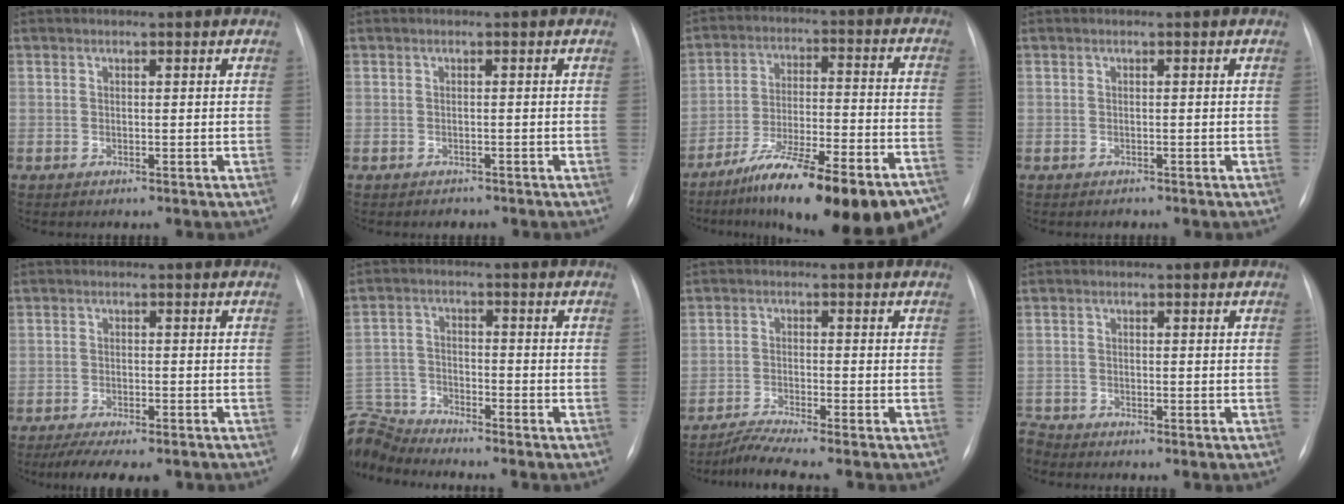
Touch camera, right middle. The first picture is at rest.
{"total": 1.1, "force": [-0.9, 0.6, 0.0], "torque": [-0.002, 0.000, -0.012]}
{"total": 24.6, "force": [-18.8, 3.7, 15.4], "torque": [-0.177, 0.008, -0.283]}
{"total": 0.5, "force": [-0.5, 0.3, 0.0], "torque": [-0.002, 0.000, -0.008]}
{"total": 8.8, "force": [-6.9, 3.0, 4.6], "torque": [-0.058, -0.005, -0.098]}
{"total": 9.3, "force": [-9.3, 0.5, 0.5], "torque": [-0.025, 0.014, -0.185]}
{"total": 4.9, "force": [-4.3, -1.1, 2.1], "torque": [-0.043, -0.019, -0.081]}
{"total": 2.1, "force": [-2.1, 0.4, -0.1], "torque": [0.003, -0.007, -0.038]}